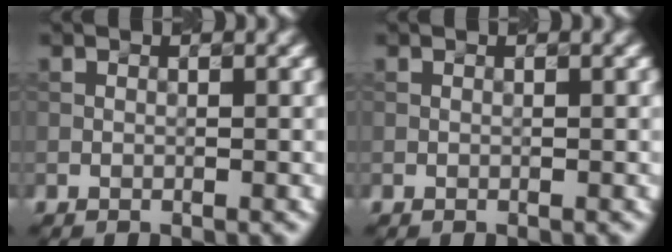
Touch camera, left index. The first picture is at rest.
{"total": 0.0}